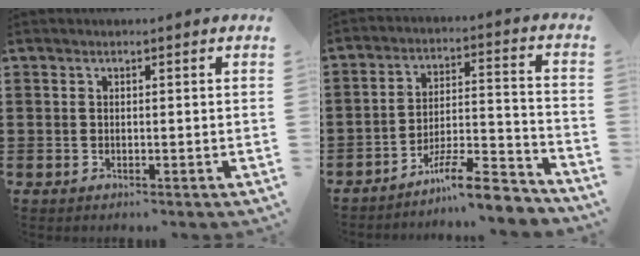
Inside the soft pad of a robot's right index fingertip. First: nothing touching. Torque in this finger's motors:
{"motor_torque": [0.45, 1.09, -0.55, -0.21]}